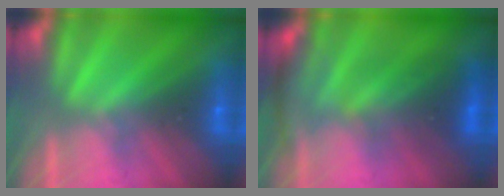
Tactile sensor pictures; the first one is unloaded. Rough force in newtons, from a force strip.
{"total": 2.7}